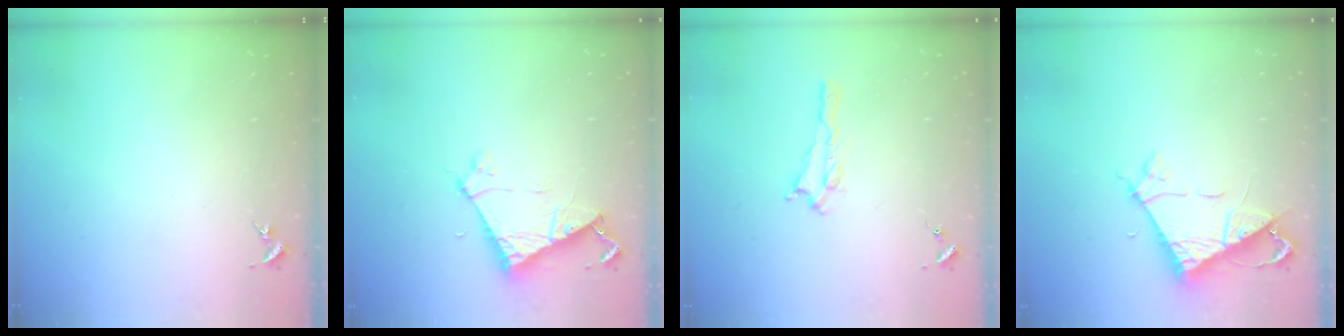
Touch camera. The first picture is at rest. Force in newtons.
{"total": 6.1, "press": 6.1, "slide": 0.4}
{"total": 1.4, "press": 1.4, "slide": 0.2}
{"total": 7.1, "press": 7.1, "slide": 0.4}